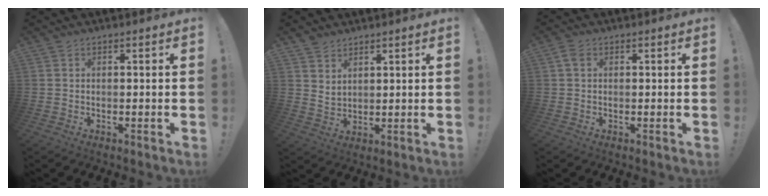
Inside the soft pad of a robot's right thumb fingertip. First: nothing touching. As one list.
[{"total": 4.2, "force": [3.4, 2.3, 0.9], "torque": [-0.004, -0.025, 0.063]}, {"total": 2.1, "force": [0.7, 1.5, 1.3], "torque": [-0.020, 0.003, 0.012]}]